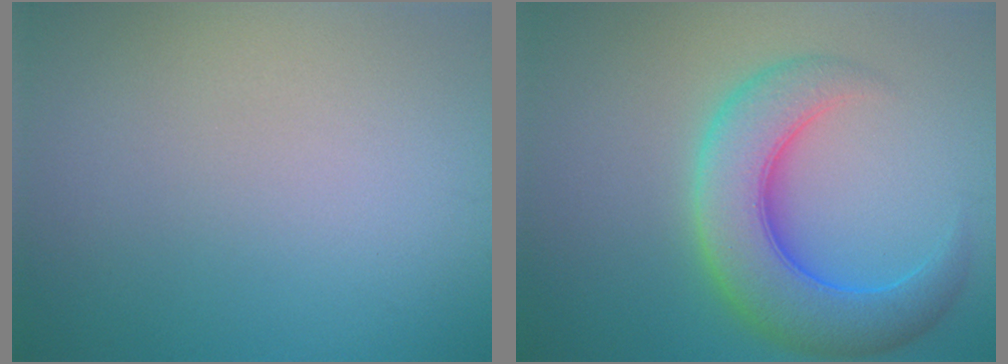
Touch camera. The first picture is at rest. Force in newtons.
{"total": 7.6, "press": 7.6, "slide": 0.3}